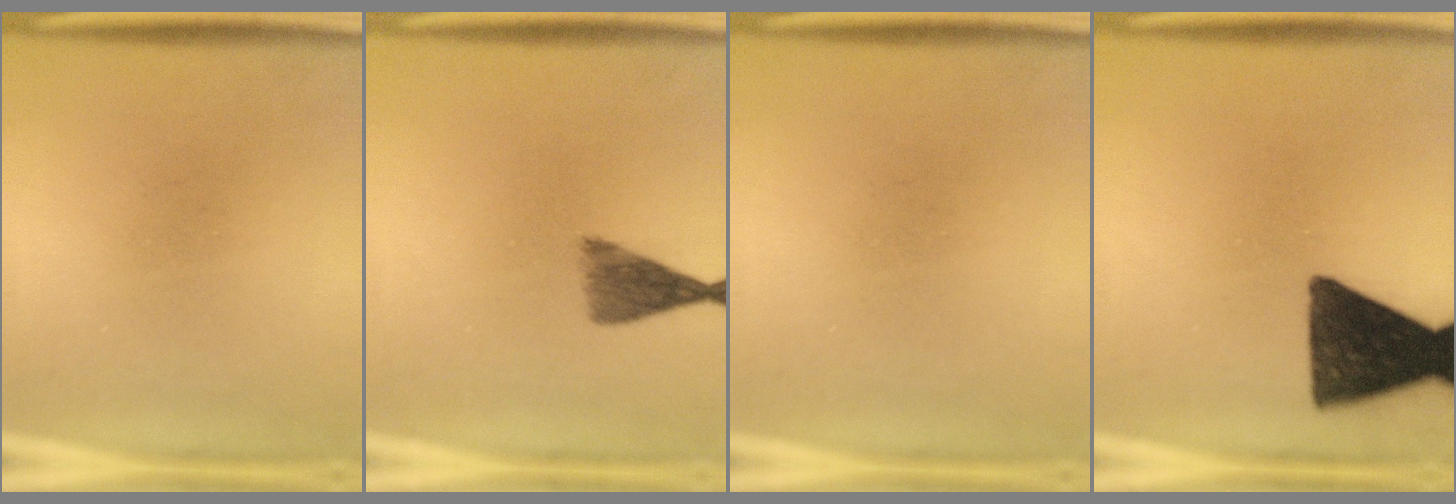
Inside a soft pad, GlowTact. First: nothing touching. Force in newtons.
{"total": 4.5}
{"total": 0.0}
{"total": 14.9}